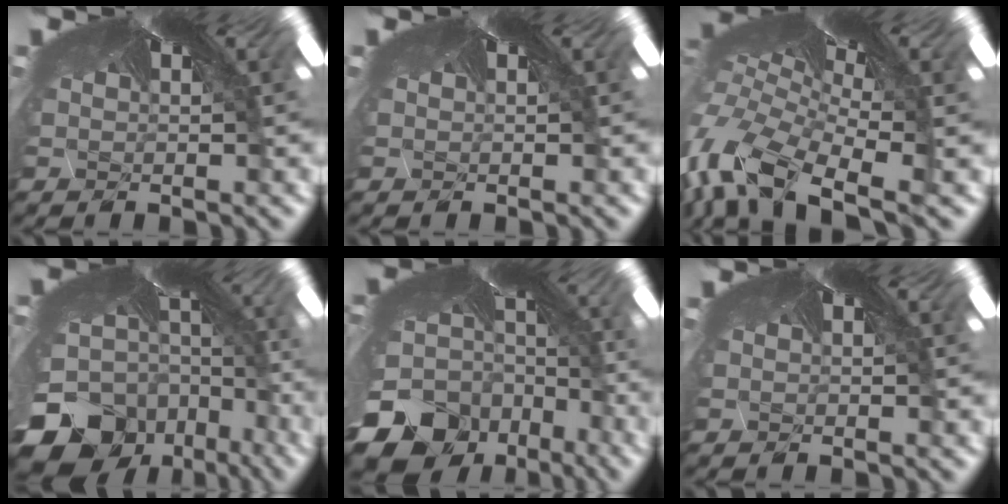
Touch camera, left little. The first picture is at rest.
{"total": 0.0}
{"total": 9.6, "force": [-9.4, -0.3, 2.0], "torque": [-0.077, -0.087, -0.132]}
{"total": 10.9, "force": [-10.3, 3.5, -0.2], "torque": [-0.042, -0.094, -0.134]}
{"total": 12.0, "force": [-10.9, 5.2, -0.2], "torque": [-0.042, -0.100, -0.144]}
{"total": 0.0}